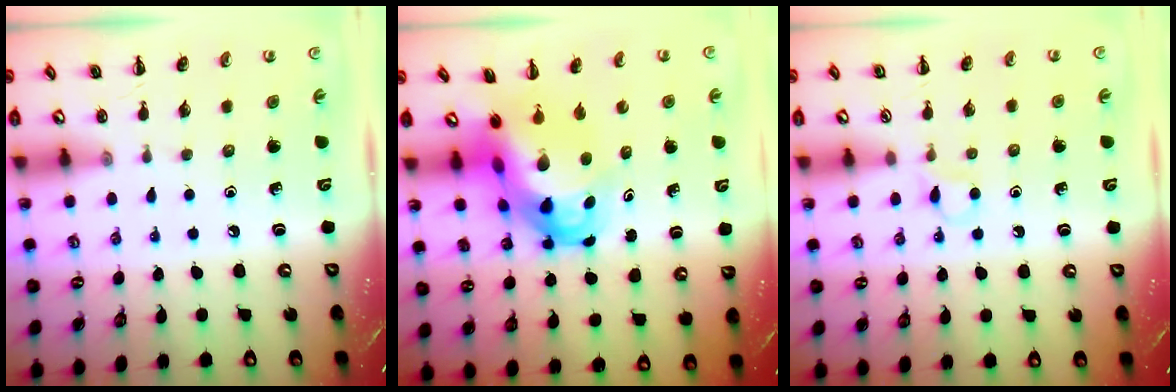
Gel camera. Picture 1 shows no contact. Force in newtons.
{"total": 7.8, "press": 7.4, "slide": 2.4}
{"total": 3.6, "press": 3.4, "slide": 1.3}